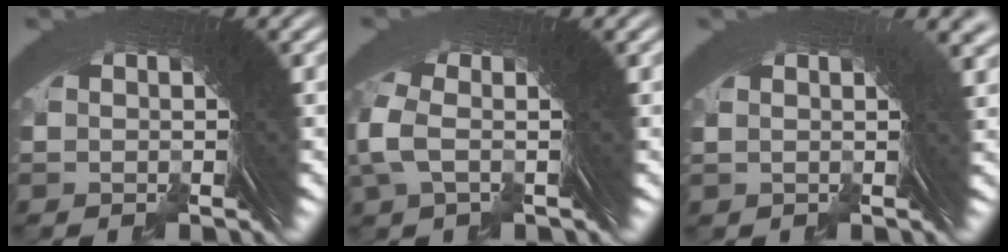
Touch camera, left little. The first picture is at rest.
{"total": 2.6, "force": [0.1, 1.0, 2.4], "torque": [-0.056, -0.004, 0.004]}
{"total": 3.1, "force": [1.1, 1.0, 2.7], "torque": [-0.003, 0.024, 0.005]}